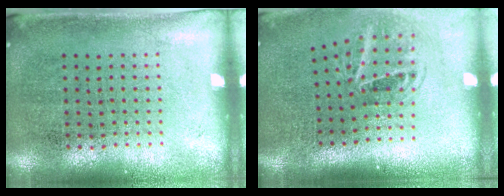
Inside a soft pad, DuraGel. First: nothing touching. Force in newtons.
{"total": 2.0, "press": 1.3, "slide": 1.6}